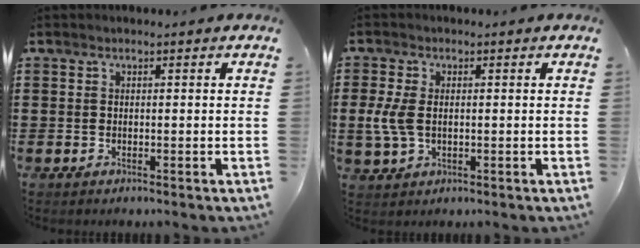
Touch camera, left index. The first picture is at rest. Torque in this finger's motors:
{"motor_torque": [1.12, 1.02, 0.31, 0.05]}